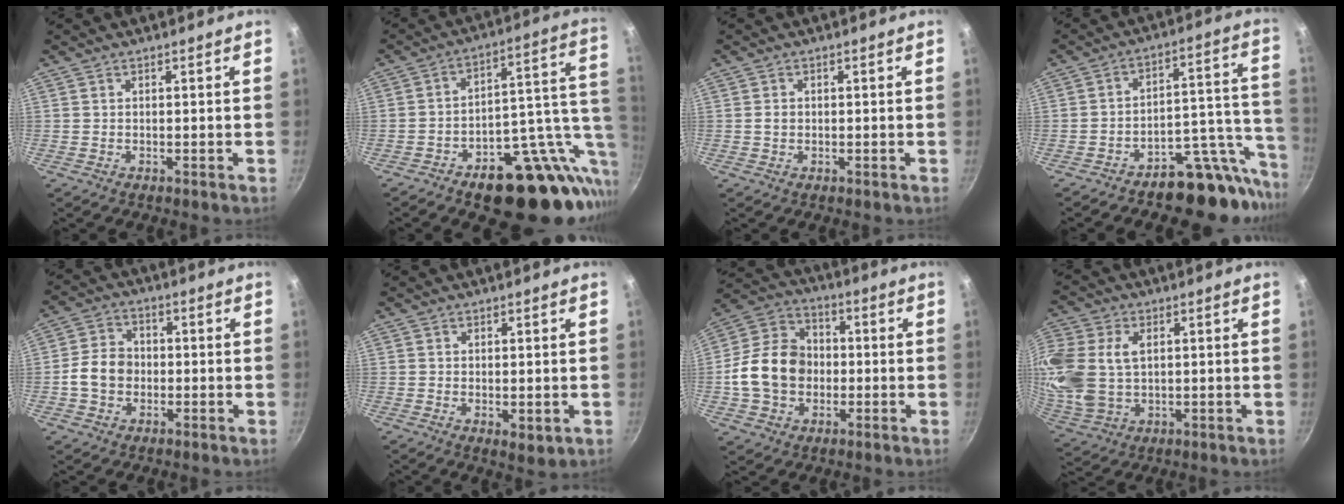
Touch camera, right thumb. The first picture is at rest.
{"total": 23.4, "force": [-7.1, 12.7, 18.3], "torque": [-0.189, 0.040, -0.090]}
{"total": 1.0, "force": [-0.1, 0.8, 0.5], "torque": [-0.006, 0.003, -0.002]}
{"total": 15.1, "force": [-11.6, 6.8, 6.8], "torque": [-0.012, 0.104, -0.173]}
{"total": 7.2, "force": [-1.2, 5.9, 4.0], "torque": [-0.048, 0.020, -0.032]}
{"total": 3.0, "force": [-0.2, 1.4, 2.6], "torque": [-0.039, -0.014, 0.000]}
{"total": 14.8, "force": [-1.5, 11.9, 8.7], "torque": [-0.129, 0.028, -0.039]}
{"total": 15.9, "force": [2.7, 11.3, 10.8], "torque": [-0.246, -0.003, 0.059]}